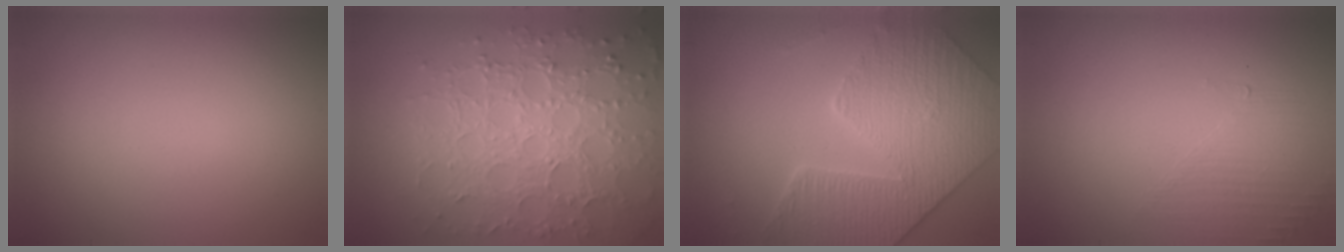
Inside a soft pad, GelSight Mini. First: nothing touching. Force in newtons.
{"total": 7.9, "press": 6.0, "slide": 5.2}
{"total": 6.0, "press": 5.4, "slide": 2.6}
{"total": 1.6, "press": 0.4, "slide": 1.5}